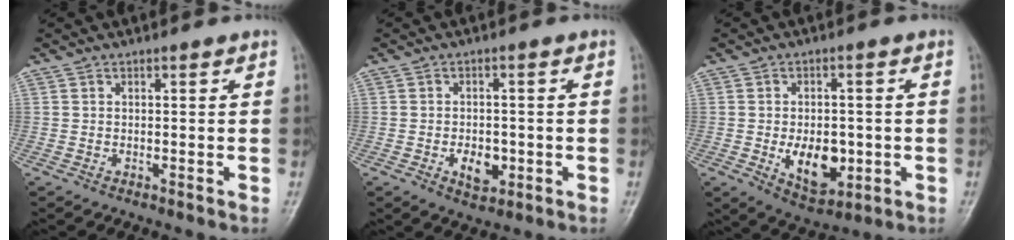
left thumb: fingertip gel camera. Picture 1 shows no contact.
{"total": 4.9, "force": [-1.4, 3.2, 3.5], "torque": [-0.042, 0.002, -0.016]}
{"total": 9.5, "force": [-1.8, 5.9, 7.2], "torque": [-0.085, -0.007, -0.013]}